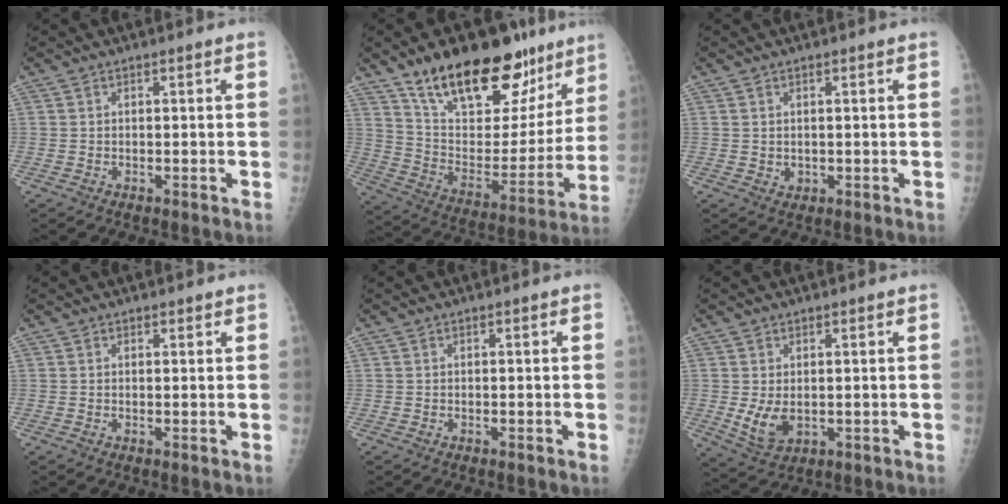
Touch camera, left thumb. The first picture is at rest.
{"total": 28.2, "force": [18.8, 12.8, 16.7], "torque": [-0.216, -0.064, 0.303]}
{"total": 1.4, "force": [0.4, 1.2, 0.5], "torque": [-0.002, -0.004, 0.009]}
{"total": 0.7, "force": [0.6, 0.4, 0.1], "torque": [0.002, -0.006, 0.007]}
{"total": 0.0}
{"total": 5.3, "force": [0.2, 3.7, 3.9], "torque": [-0.065, -0.016, 0.020]}